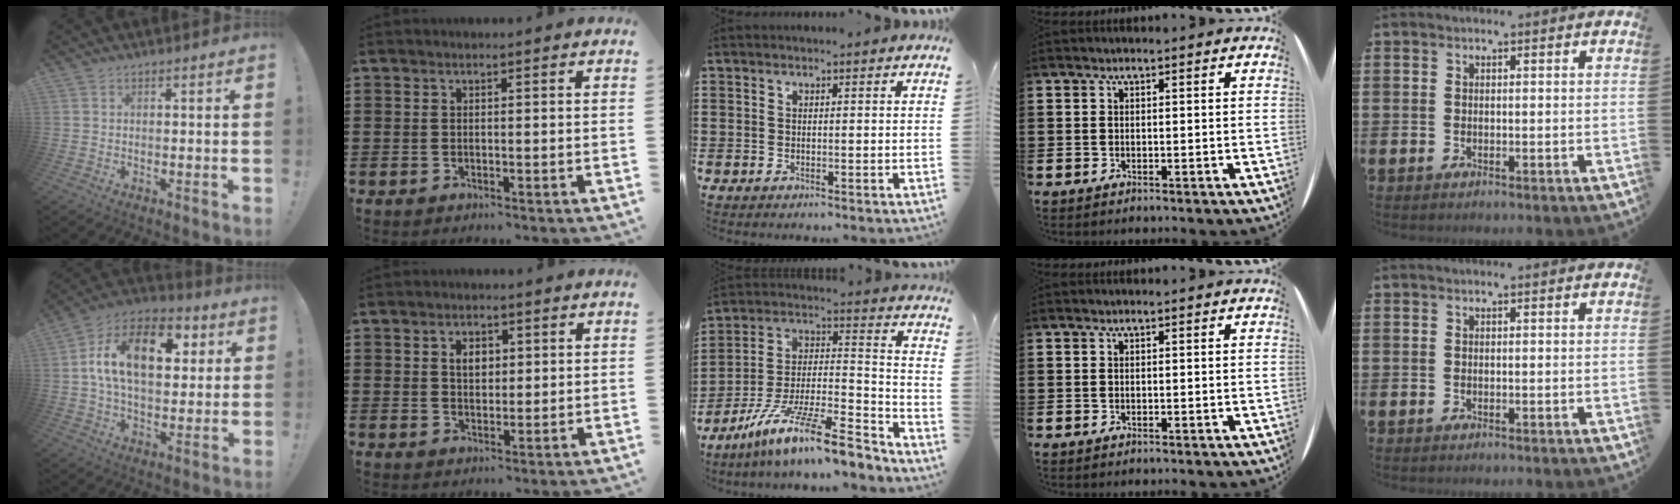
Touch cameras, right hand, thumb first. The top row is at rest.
{"thumb": {"total": 19.0, "force": [4.8, 11.2, 14.6], "torque": [-0.240, 0.000, 0.077]}, "index": {"total": 3.0, "force": [0.9, 2.0, 2.1], "torque": [-0.040, 0.007, 0.012]}, "middle": {"total": 14.2, "force": [-11.3, 1.3, 8.6], "torque": [-0.151, 0.023, -0.209]}}